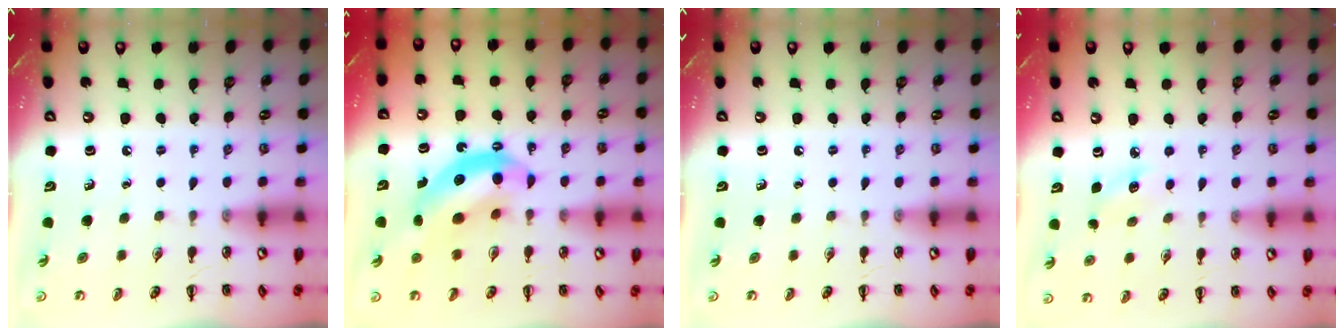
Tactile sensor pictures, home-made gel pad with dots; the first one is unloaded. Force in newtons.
{"total": 10.9, "press": 10.5, "slide": 2.8}
{"total": 0.0}
{"total": 5.0, "press": 4.8, "slide": 1.3}